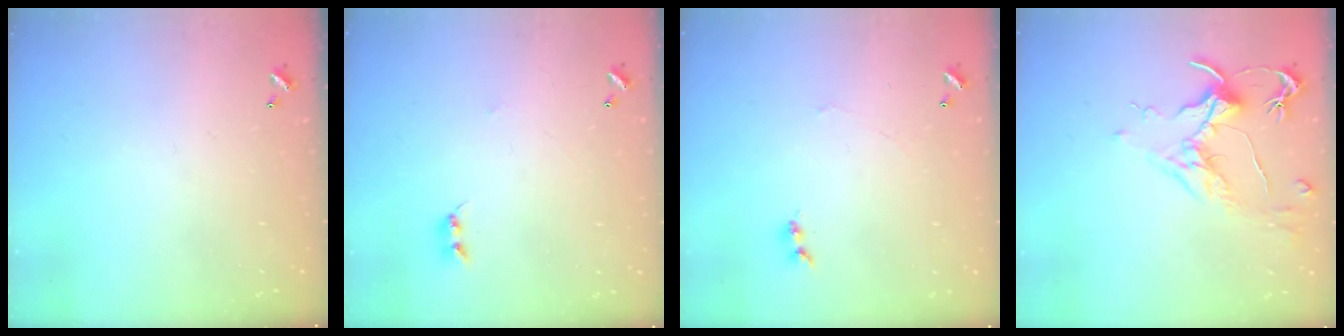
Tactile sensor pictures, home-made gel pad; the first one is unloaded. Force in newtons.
{"total": 2.2, "press": 2.2, "slide": 0.4}
{"total": 1.2, "press": 1.1, "slide": 0.3}
{"total": 1.8, "press": 1.6, "slide": 0.9}